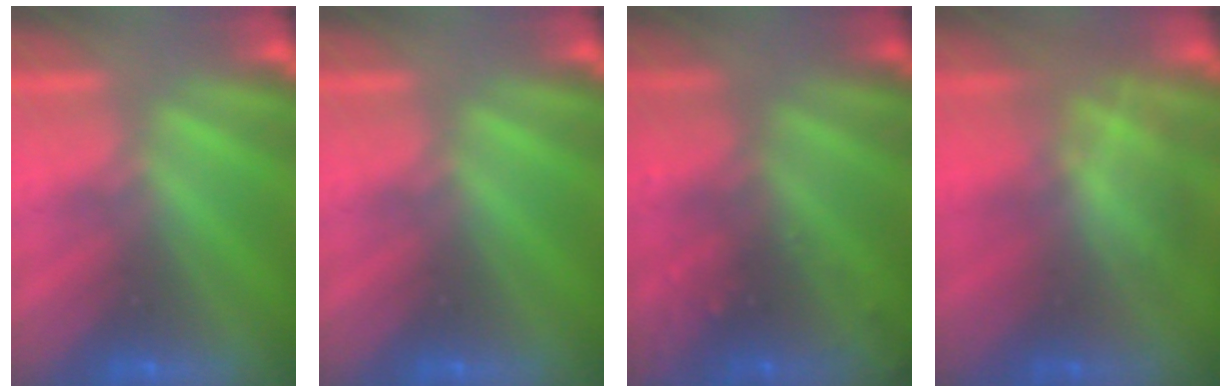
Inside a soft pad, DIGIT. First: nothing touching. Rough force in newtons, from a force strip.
{"total": 0.0}
{"total": 7.5}
{"total": 2.9}